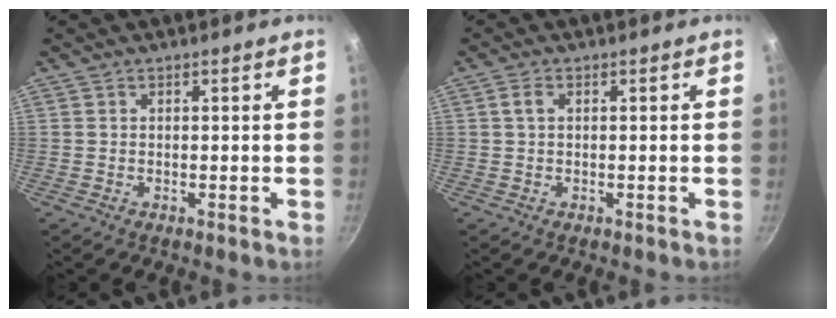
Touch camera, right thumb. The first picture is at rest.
{"total": 1.6, "force": [0.3, 1.0, 1.2], "torque": [-0.025, 0.004, 0.004]}